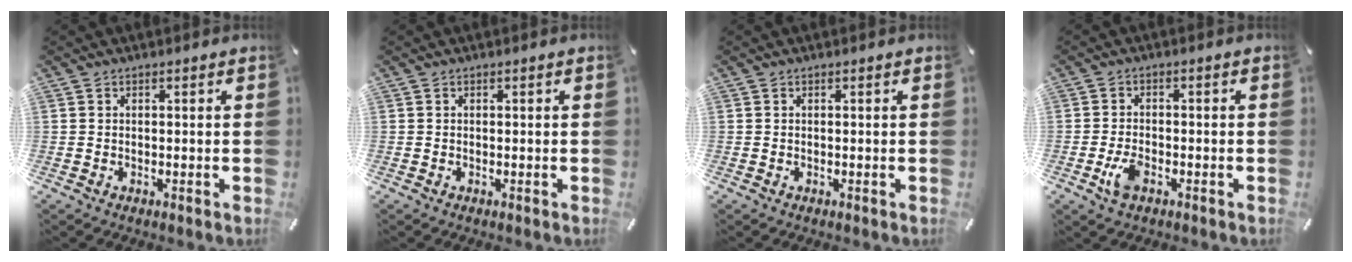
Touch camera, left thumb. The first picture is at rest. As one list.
[{"total": 0.0}, {"total": 0.0}, {"total": 4.6, "force": [-2.0, 2.5, 3.3], "torque": [-0.078, 0.002, -0.041]}]